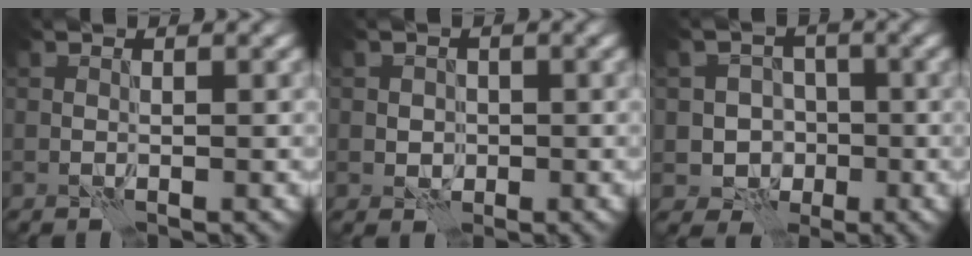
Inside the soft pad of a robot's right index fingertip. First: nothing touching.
{"total": 1.4, "force": [-0.4, 1.2, 0.5], "torque": [-0.004, 0.001, -0.009]}
{"total": 4.0, "force": [-1.3, 3.6, 1.2], "torque": [0.006, 0.004, -0.046]}